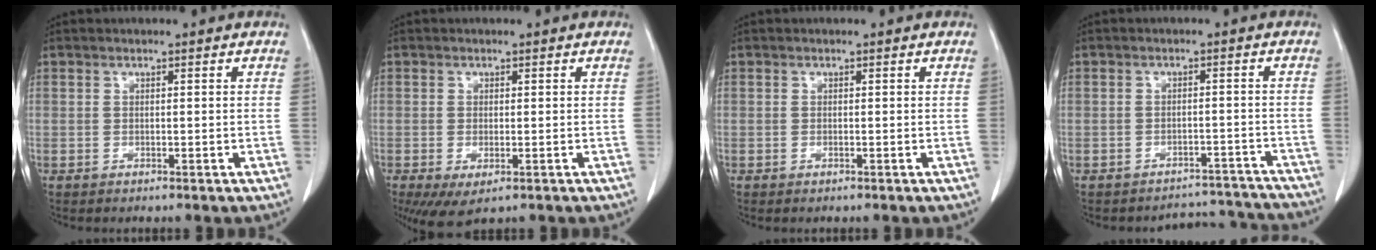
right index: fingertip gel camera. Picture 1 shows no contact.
{"total": 4.9, "force": [-2.5, 2.0, 3.7], "torque": [-0.064, -0.017, -0.034]}
{"total": 0.0}
{"total": 7.9, "force": [-7.4, 2.3, -1.4], "torque": [0.035, 0.038, -0.079]}